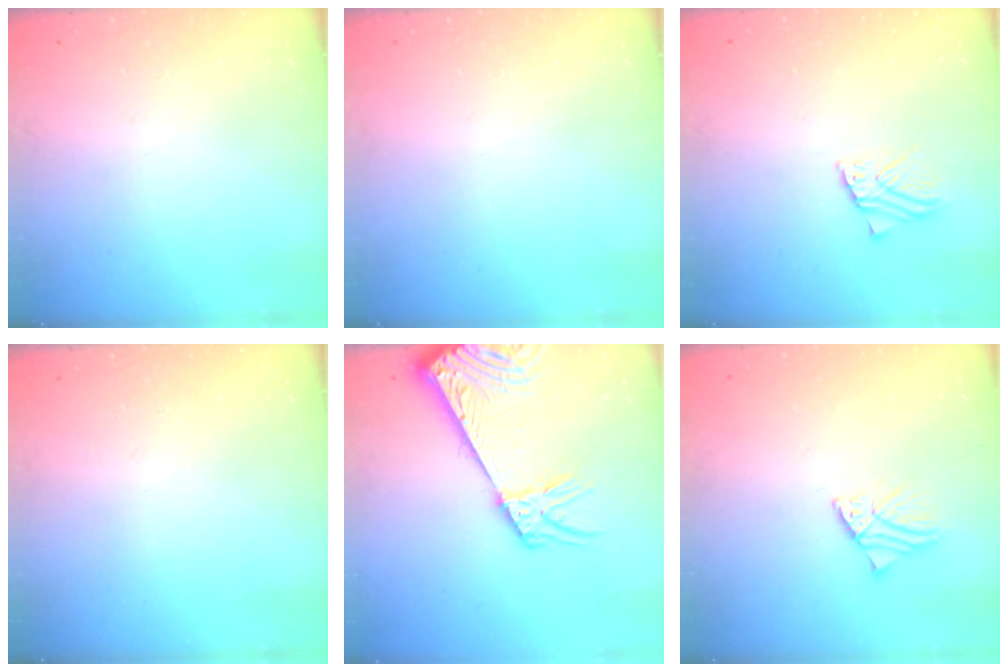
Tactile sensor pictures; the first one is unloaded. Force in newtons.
{"total": 0.0}
{"total": 3.1, "press": 3.1, "slide": 0.2}
{"total": 0.0}
{"total": 11.1, "press": 10.7, "slide": 2.9}
{"total": 3.1, "press": 3.0, "slide": 0.4}